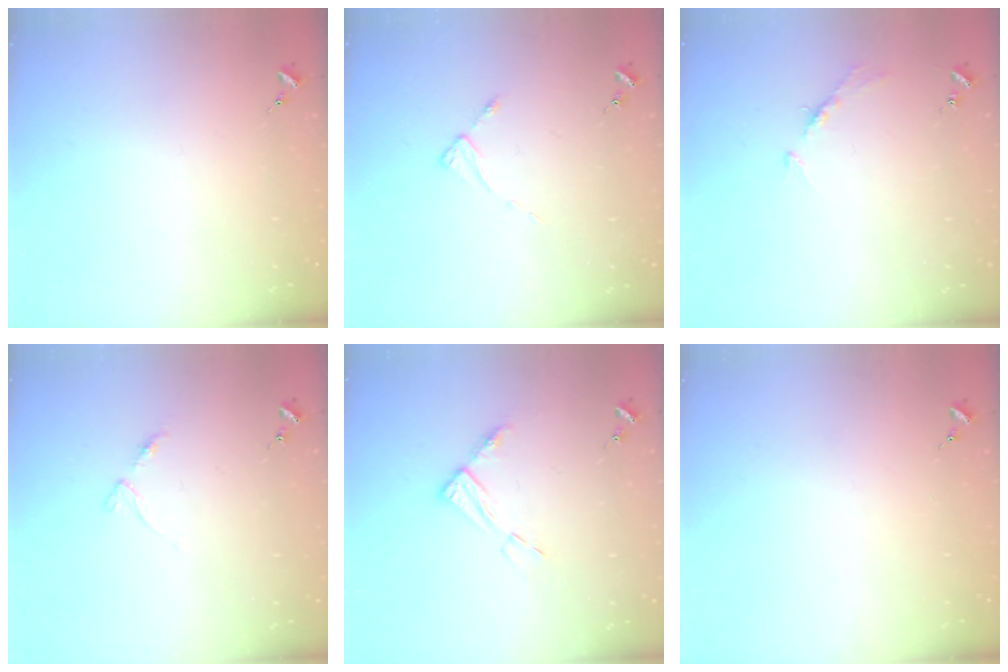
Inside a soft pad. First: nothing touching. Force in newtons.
{"total": 2.2, "press": 2.2, "slide": 0.4}
{"total": 4.4, "press": 4.4, "slide": 0.6}
{"total": 4.0, "press": 3.9, "slide": 0.4}
{"total": 8.7, "press": 8.6, "slide": 0.9}
{"total": 0.0}